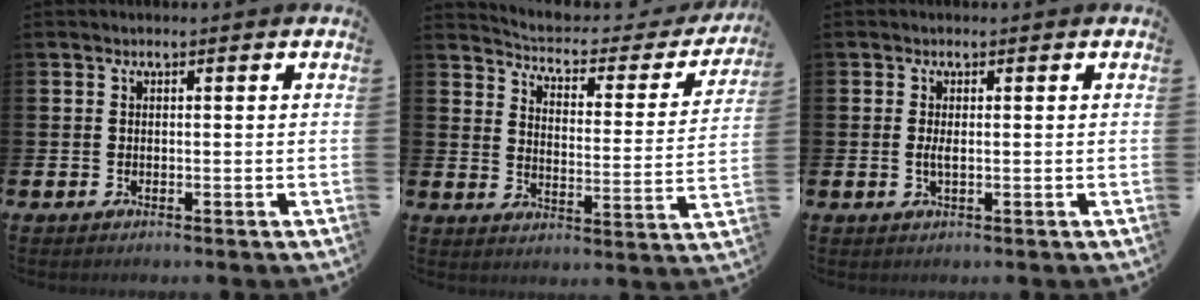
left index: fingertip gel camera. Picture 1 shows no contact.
{"total": 4.8, "force": [4.4, 1.6, 1.2], "torque": [-0.046, -0.036, 0.065]}
{"total": 1.3, "force": [0.0, 0.3, 1.2], "torque": [-0.020, 0.000, -0.001]}